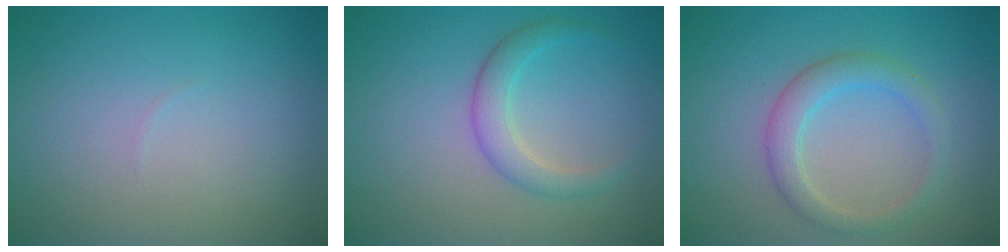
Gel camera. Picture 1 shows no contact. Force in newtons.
{"total": 2.5, "press": 2.5, "slide": 0.1}
{"total": 2.9, "press": 2.9, "slide": 0.4}